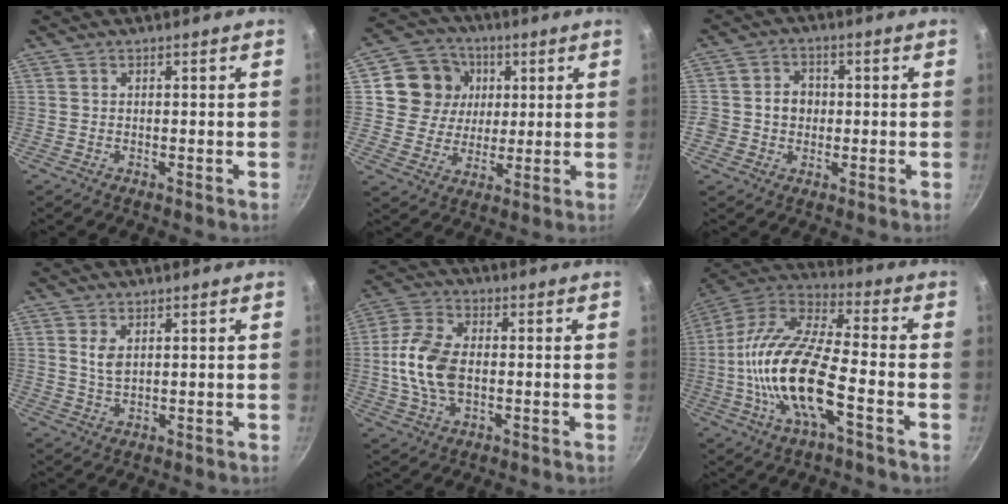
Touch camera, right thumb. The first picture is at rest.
{"total": 11.7, "force": [3.1, 10.5, 4.1], "torque": [-0.048, -0.002, 0.049]}
{"total": 5.5, "force": [-0.3, 4.9, 2.4], "torque": [-0.010, 0.008, -0.012]}
{"total": 3.1, "force": [1.1, 1.7, 2.4], "torque": [-0.043, -0.009, 0.022]}
{"total": 12.0, "force": [-0.7, 7.3, 9.5], "torque": [-0.186, 0.019, -0.023]}
{"total": 20.1, "force": [-5.2, 7.3, 18.0], "torque": [-0.346, 0.038, -0.116]}